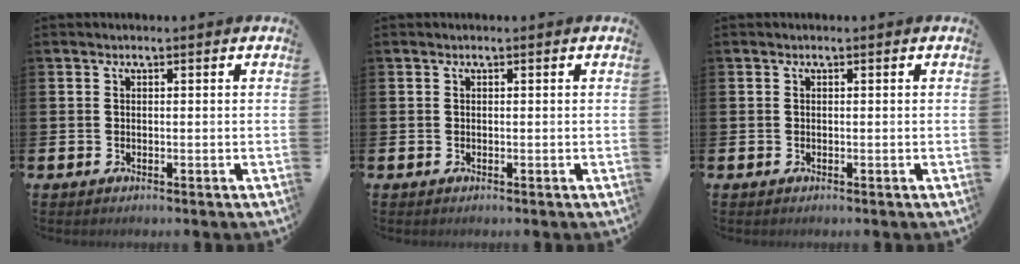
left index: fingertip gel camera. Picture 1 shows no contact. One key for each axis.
{"total": 0.0}
{"total": 0.0}